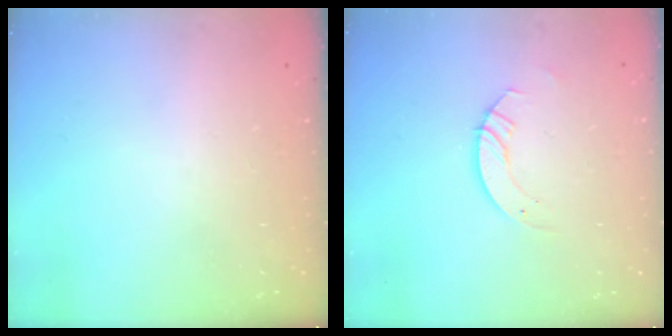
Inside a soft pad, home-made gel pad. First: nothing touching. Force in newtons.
{"total": 3.5, "press": 3.5, "slide": 0.4}